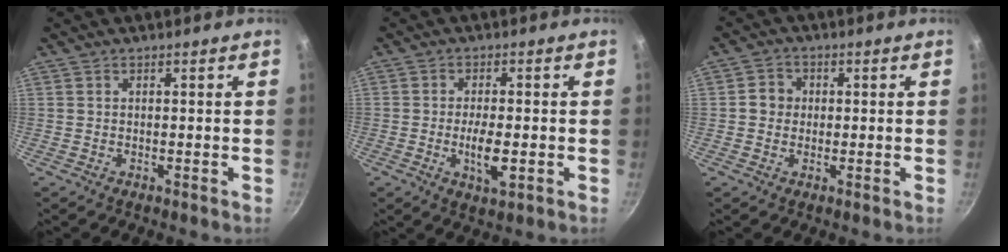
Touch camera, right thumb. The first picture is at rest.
{"total": 5.8, "force": [-1.3, 2.2, 5.3], "torque": [-0.090, -0.007, -0.021]}
{"total": 3.7, "force": [0.1, 3.4, 1.4], "torque": [-0.007, 0.009, -0.004]}